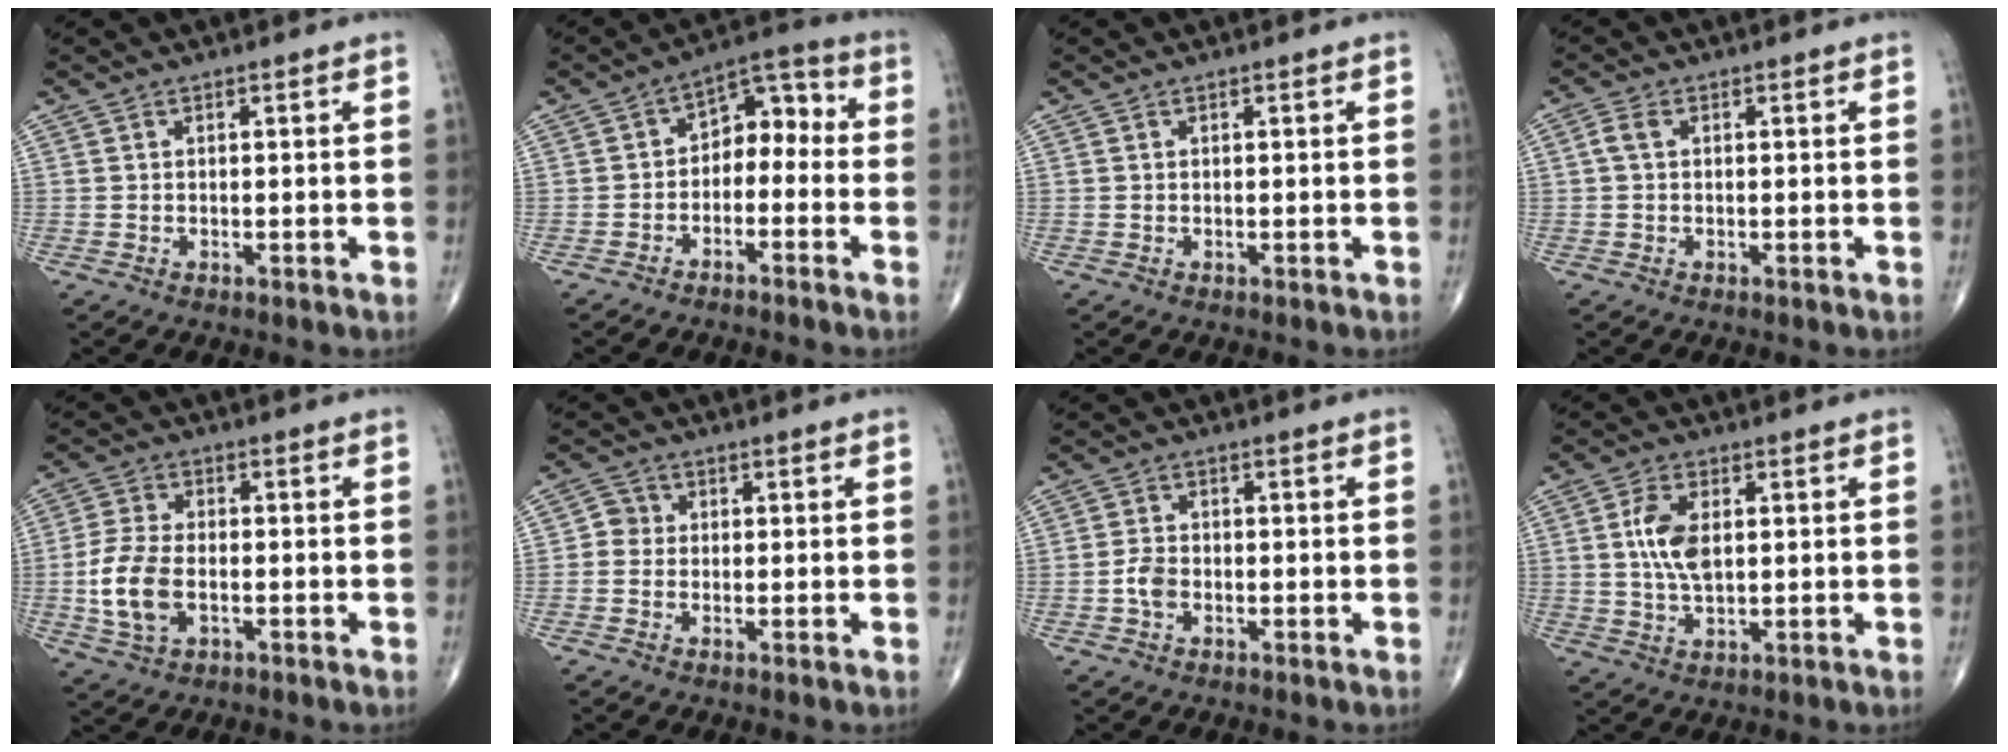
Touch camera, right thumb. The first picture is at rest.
{"total": 7.8, "force": [-1.7, 5.3, 5.4], "torque": [-0.045, 0.049, -0.043]}
{"total": 0.0}
{"total": 2.1, "force": [0.3, 1.3, 1.6], "torque": [-0.036, 0.005, 0.003]}
{"total": 9.0, "force": [-2.0, 5.2, 7.1], "torque": [-0.153, 0.009, -0.039]}
{"total": 2.6, "force": [-0.4, 2.4, 0.9], "torque": [0.000, 0.007, -0.018]}
{"total": 2.9, "force": [-1.0, 1.9, 1.9], "torque": [-0.038, 0.009, -0.024]}
{"total": 7.0, "force": [1.1, 3.6, 5.9], "torque": [-0.119, -0.002, 0.021]}